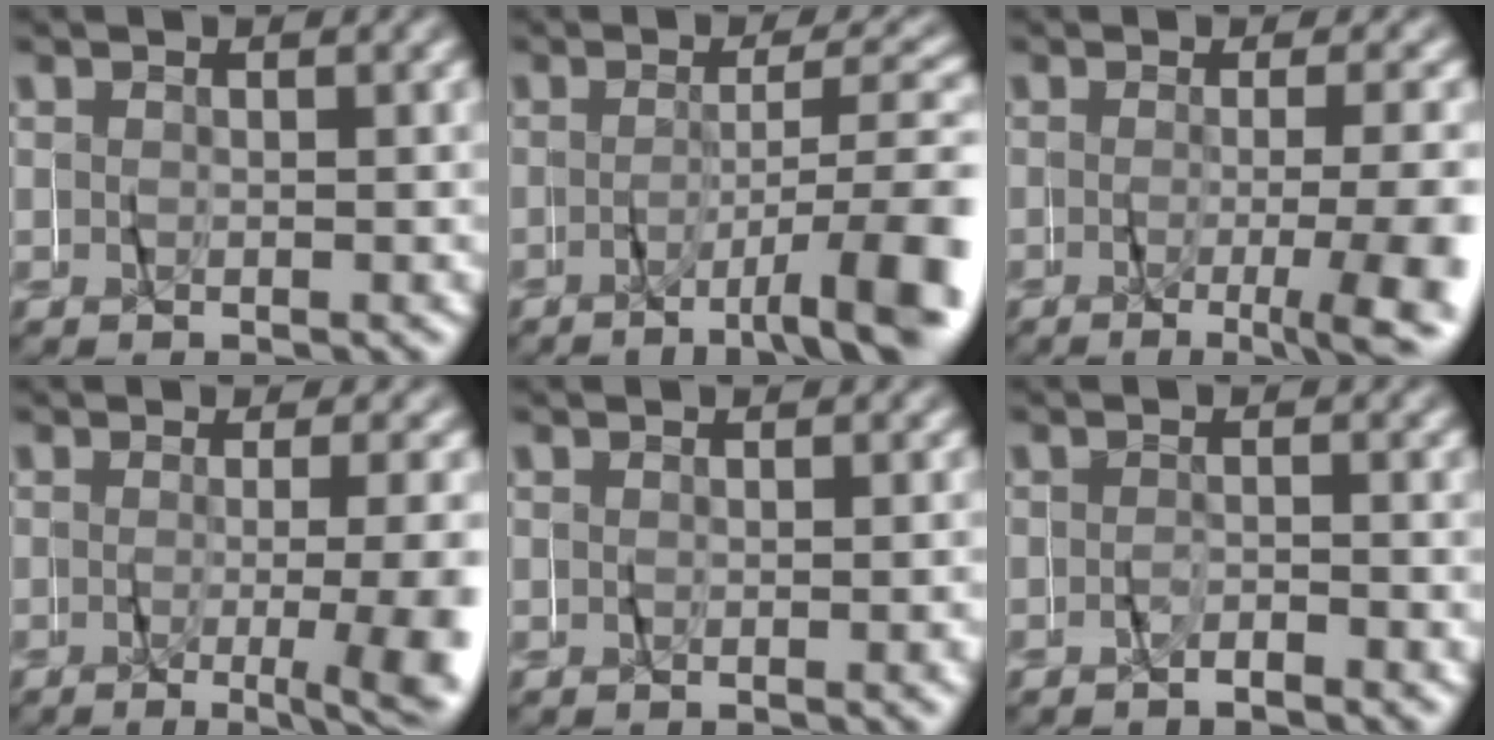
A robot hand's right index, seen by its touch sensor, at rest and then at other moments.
{"total": 6.9, "force": [-4.3, -0.2, 5.3], "torque": [-0.090, -0.016, -0.063]}
{"total": 4.9, "force": [-2.8, -1.1, 3.9], "torque": [-0.043, -0.008, -0.043]}
{"total": 5.5, "force": [-2.6, -0.3, 4.9], "torque": [-0.051, -0.011, -0.038]}
{"total": 0.8, "force": [-0.4, -0.6, 0.0], "torque": [-0.009, -0.004, -0.004]}
{"total": 1.2, "force": [-1.1, 0.3, 0.2], "torque": [-0.017, 0.006, -0.027]}